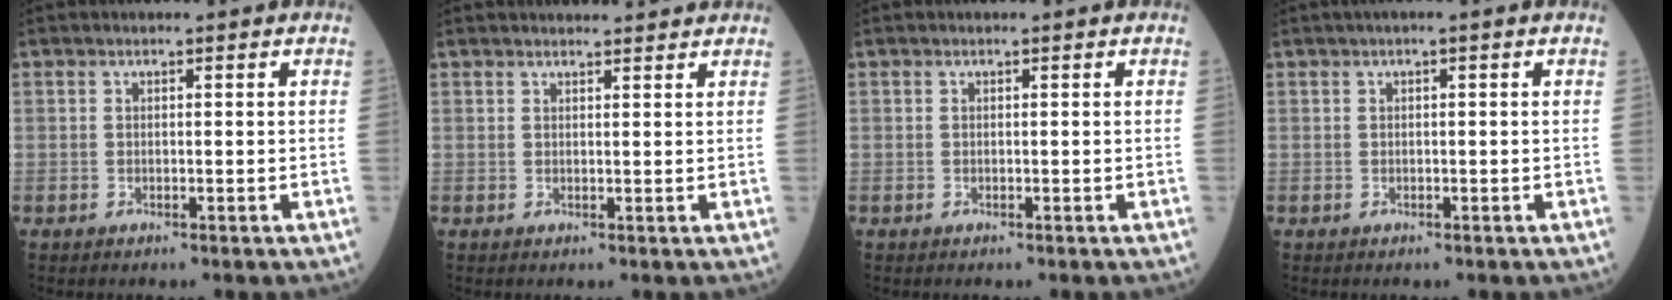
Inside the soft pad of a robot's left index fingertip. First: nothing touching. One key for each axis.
{"total": 6.3, "fx": 6.1, "fy": 0.6, "fz": 1.6, "tx": -0.016, "ty": 0.027, "tz": 0.067}
{"total": 0.0}
{"total": 0.9, "fx": 0.3, "fy": -0.1, "fz": 0.9, "tx": -0.018, "ty": 0.007, "tz": 0.004}